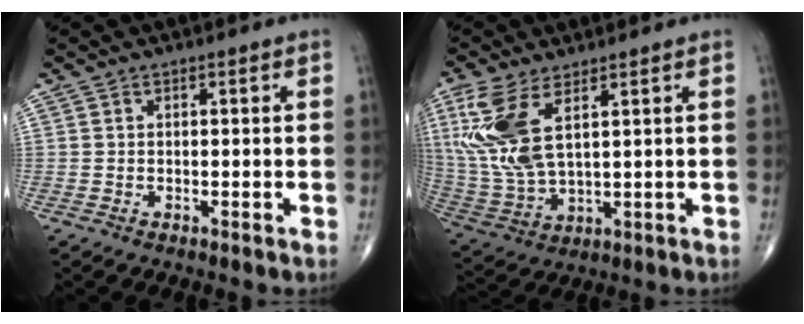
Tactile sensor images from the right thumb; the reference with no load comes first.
{"total": 13.2, "force": [5.0, 5.4, 10.9], "torque": [-0.258, -0.017, 0.114]}